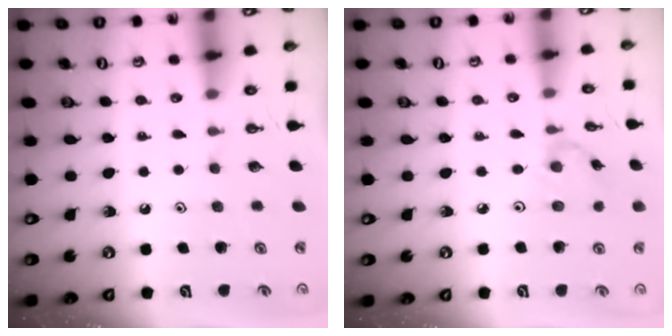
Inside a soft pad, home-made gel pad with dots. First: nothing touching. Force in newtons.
{"total": 3.0, "press": 2.9, "slide": 0.4}